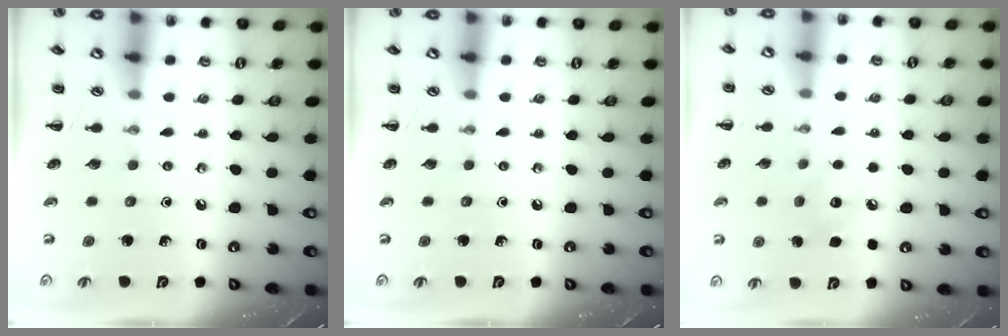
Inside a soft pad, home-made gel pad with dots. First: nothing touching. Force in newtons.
{"total": 0.0}
{"total": 6.9, "press": 6.7, "slide": 1.9}